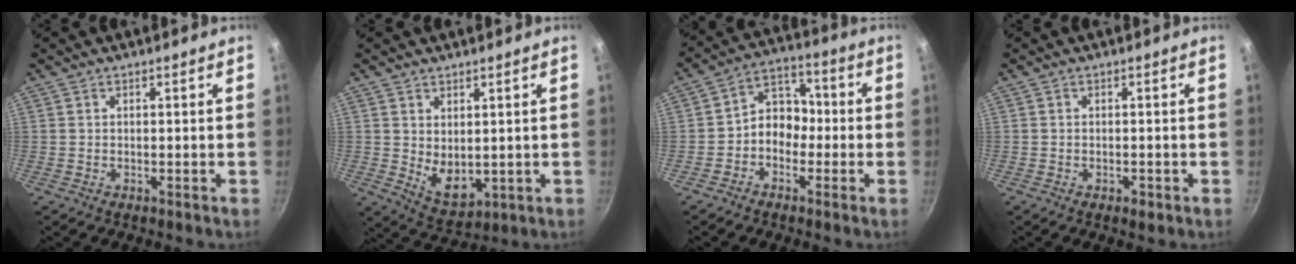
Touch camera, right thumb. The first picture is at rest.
{"total": 6.7, "force": [1.3, 4.0, 5.2], "torque": [-0.071, -0.026, 0.041]}
{"total": 7.9, "force": [-1.8, 6.3, 4.4], "torque": [-0.024, 0.039, -0.046]}
{"total": 1.7, "force": [-0.8, 0.7, 1.3], "torque": [-0.023, 0.001, -0.012]}